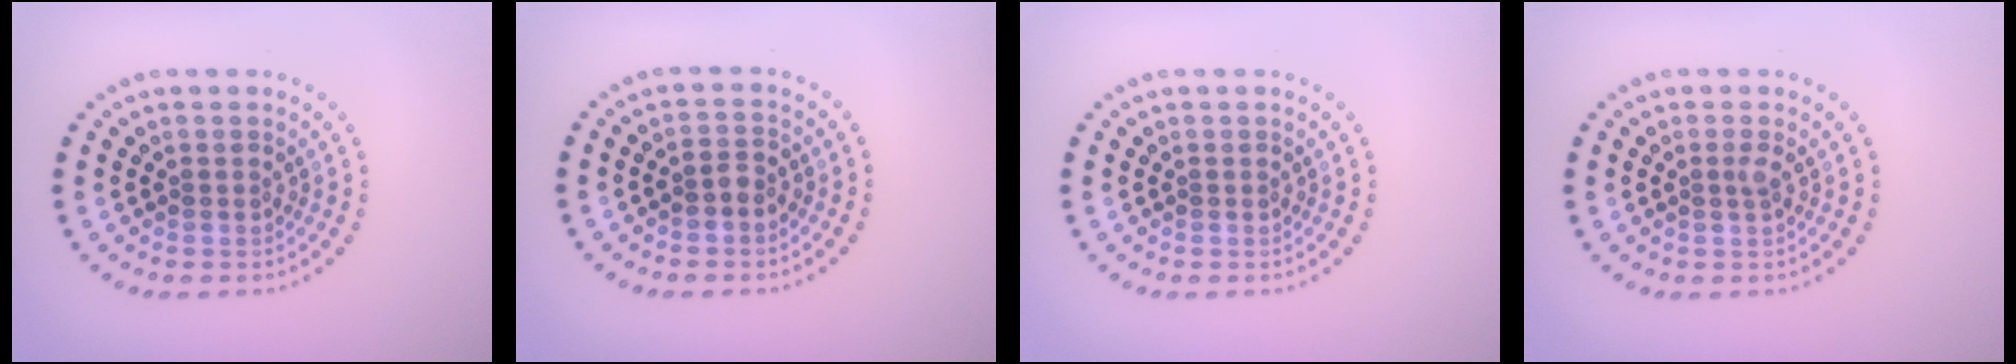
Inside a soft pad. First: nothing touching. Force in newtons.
{"total": 1.4, "press": 1.3, "slide": 0.5}
{"total": 0.0}
{"total": 0.8, "press": 0.6, "slide": 0.6}